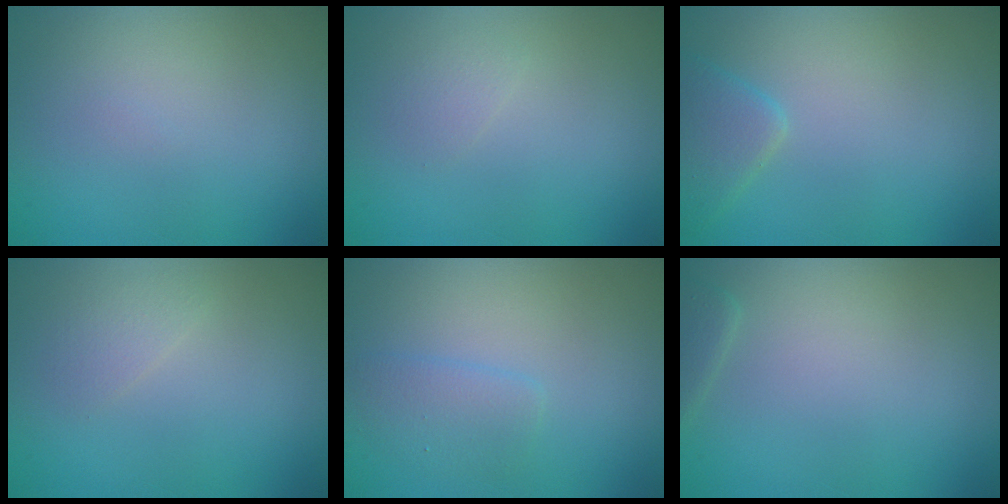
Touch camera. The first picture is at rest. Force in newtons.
{"total": 0.8, "press": 0.8, "slide": 0.0}
{"total": 2.5, "press": 2.5, "slide": 0.2}
{"total": 1.0, "press": 1.0, "slide": 0.1}
{"total": 1.9, "press": 1.9, "slide": 0.1}
{"total": 1.2, "press": 1.2, "slide": 0.1}